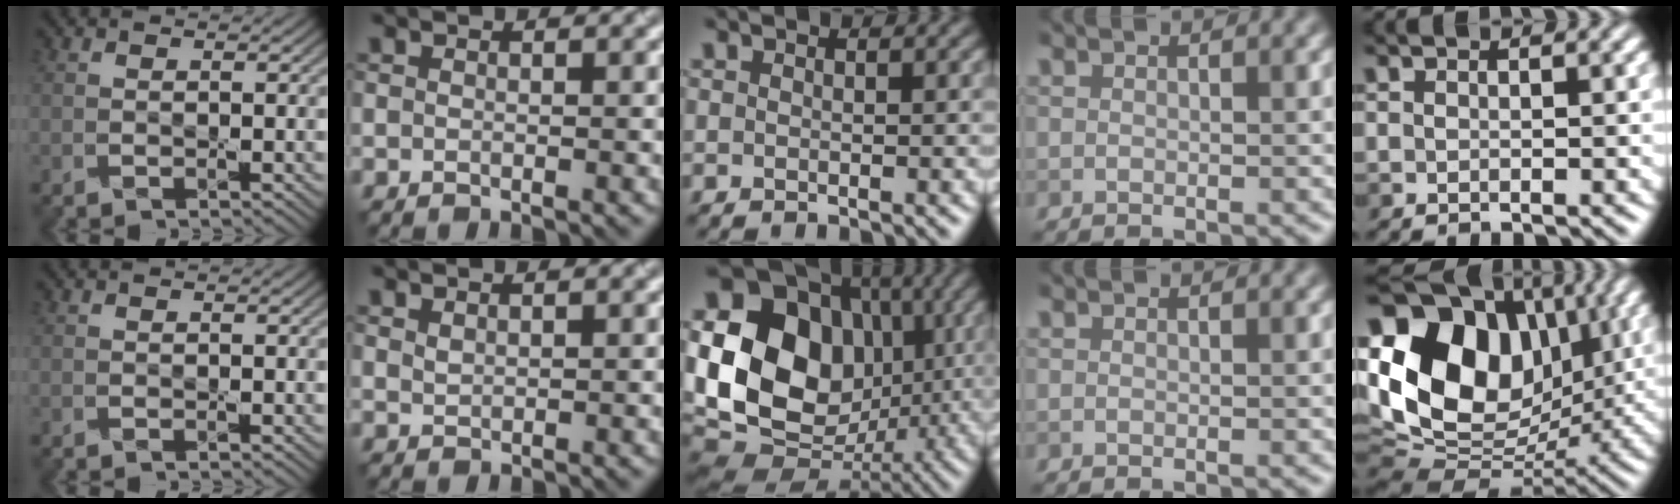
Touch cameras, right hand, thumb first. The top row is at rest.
{"index": {"total": 0.7, "force": [0.6, 0.3, 0.3], "torque": [-0.010, 0.000, 0.015]}, "middle": {"total": 18.9, "force": [1.4, 15.3, 11.1], "torque": [-0.227, 0.001, 0.021]}, "little": {"total": 17.3, "force": [3.9, 12.4, 11.5], "torque": [-0.226, 0.021, 0.065]}}